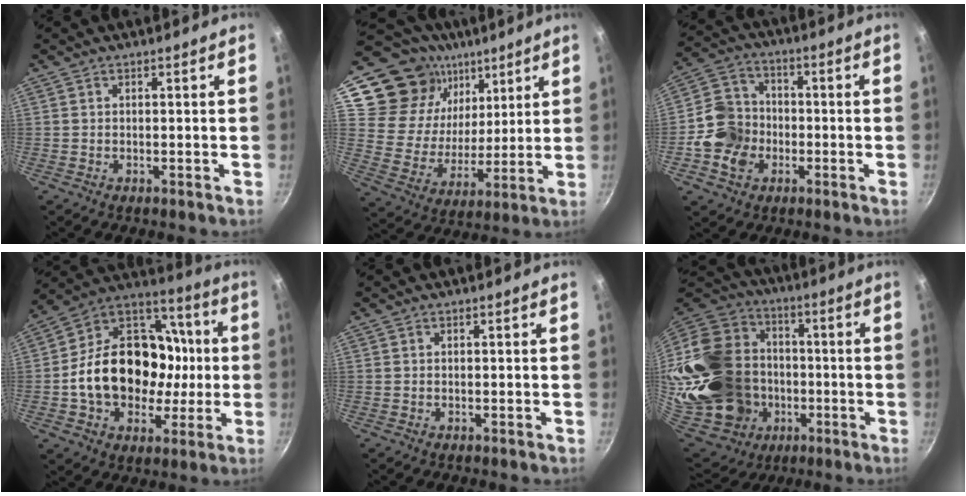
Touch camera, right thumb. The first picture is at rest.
{"total": 20.6, "force": [11.5, 14.6, 9.1], "torque": [-0.141, -0.048, 0.206]}
{"total": 10.9, "force": [-2.8, 9.2, 5.1], "torque": [-0.074, 0.026, -0.067]}
{"total": 25.4, "force": [-1.6, 19.4, 16.2], "torque": [-0.245, 0.047, -0.022]}
{"total": 0.0}
{"total": 34.5, "force": [-3.5, 28.5, 19.1], "torque": [-0.400, 0.051, -0.023]}